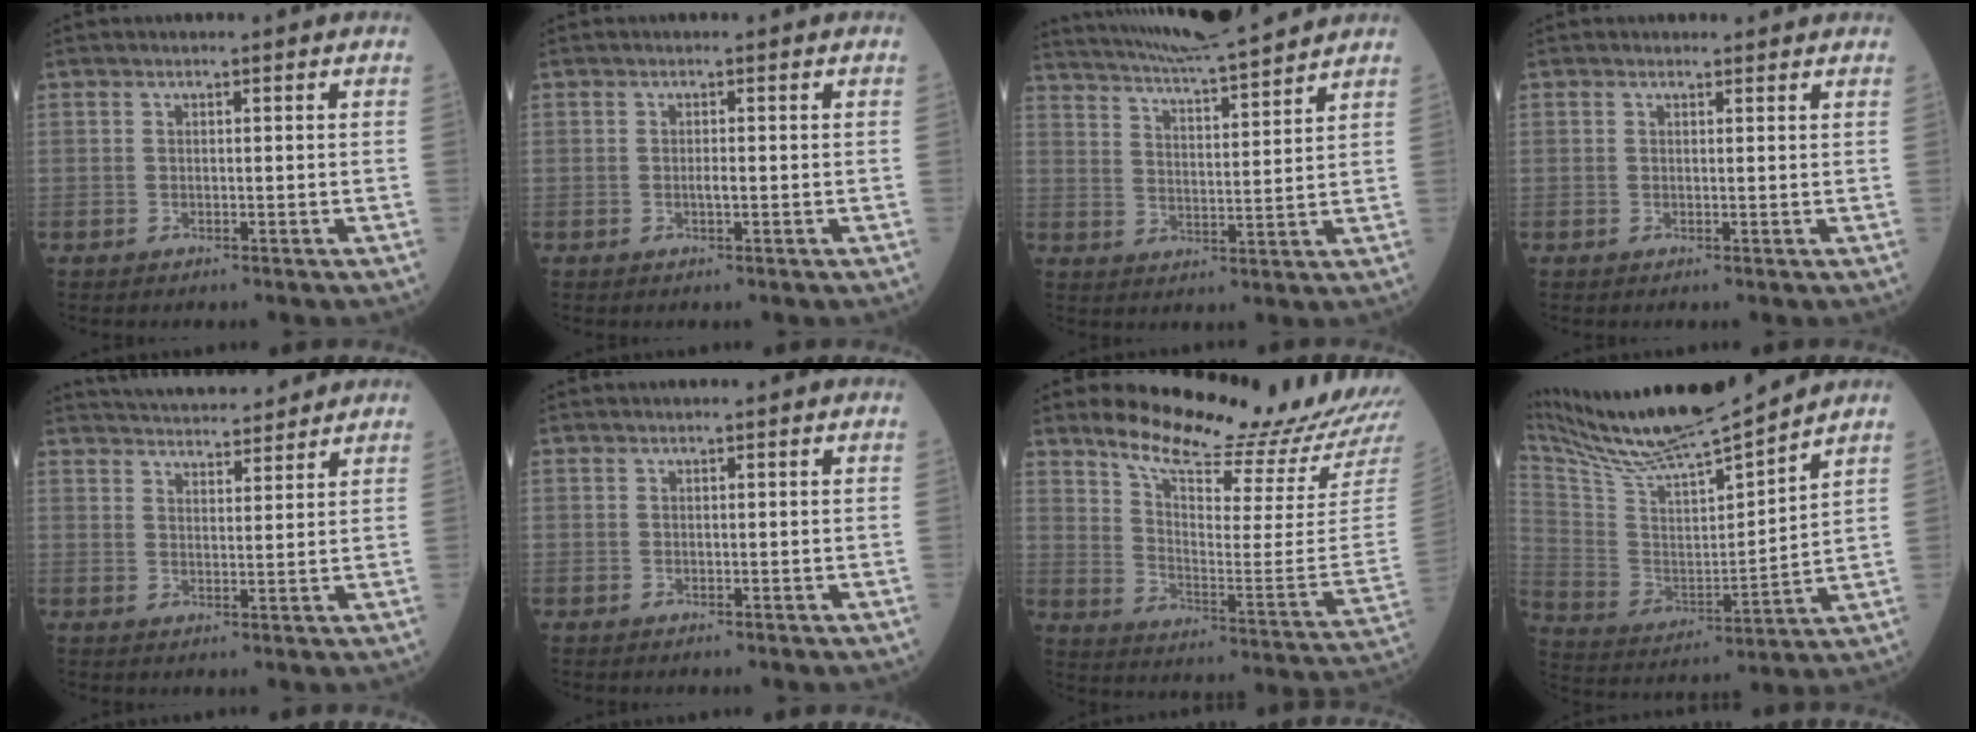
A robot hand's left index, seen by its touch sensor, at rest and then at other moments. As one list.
[{"total": 0.8, "force": [-0.5, 0.0, 0.6], "torque": [-0.013, -0.006, -0.010]}, {"total": 14.8, "force": [13.6, -0.2, 5.7], "torque": [-0.111, 0.010, 0.209]}, {"total": 1.3, "force": [1.3, 0.4, 0.0], "torque": [-0.007, -0.001, 0.010]}, {"total": 11.8, "force": [11.2, 1.9, 3.2], "torque": [-0.048, 0.015, 0.161]}, {"total": 0.0}, {"total": 19.0, "force": [17.7, -0.2, 7.1], "torque": [-0.132, -0.107, 0.246]}, {"total": 17.6, "force": [16.0, 0.1, 7.5], "torque": [-0.152, -0.007, 0.287]}]